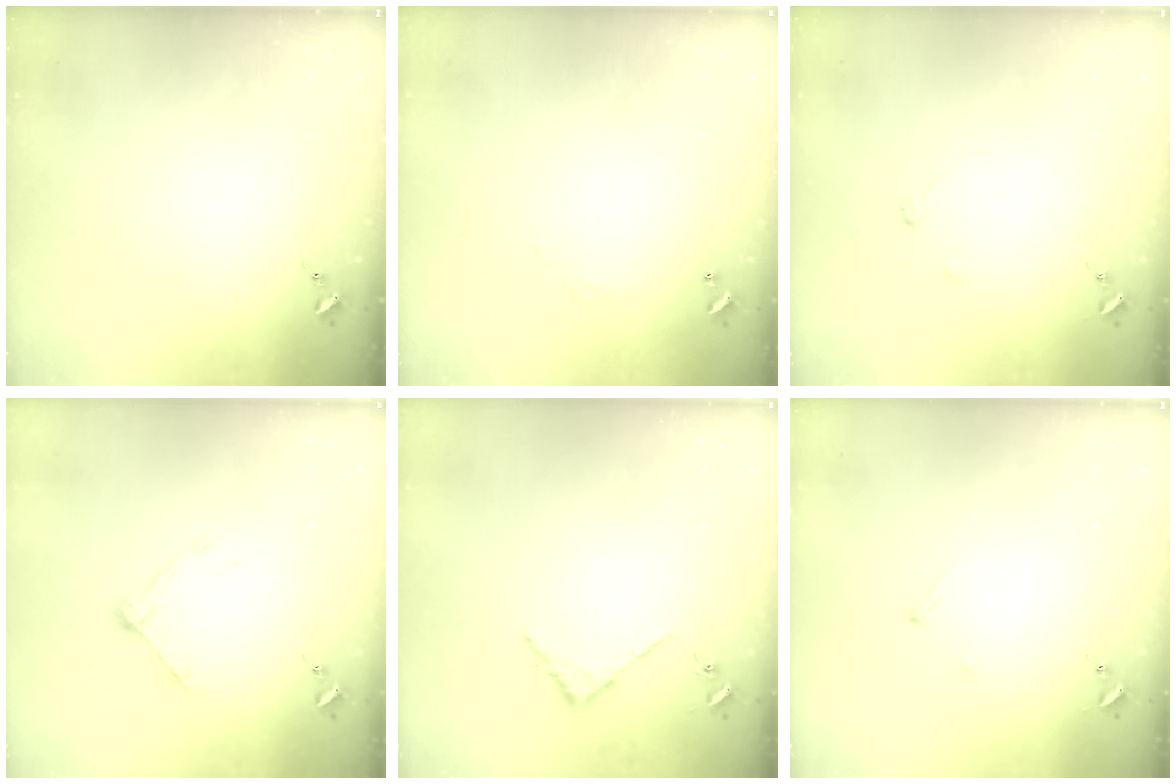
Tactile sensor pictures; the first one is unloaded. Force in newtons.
{"total": 2.7, "press": 2.7, "slide": 0.2}
{"total": 3.2, "press": 3.2, "slide": 0.5}
{"total": 10.4, "press": 10.4, "slide": 0.8}
{"total": 3.4, "press": 3.4, "slide": 0.4}
{"total": 3.6, "press": 3.6, "slide": 0.4}